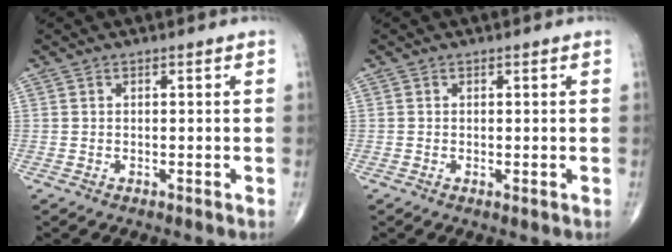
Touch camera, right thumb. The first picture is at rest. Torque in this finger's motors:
{"motor_torque": [-0.63, -0.06, -0.17, -0.11, -0.14]}